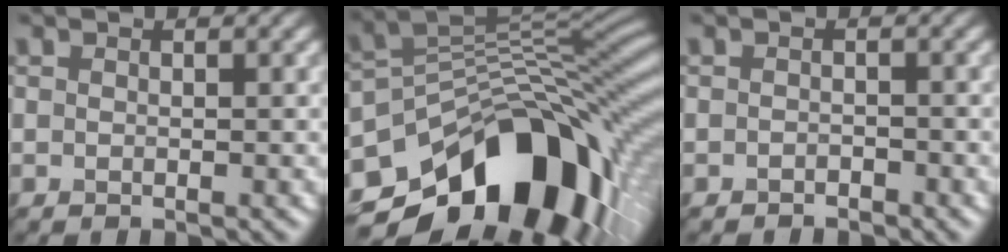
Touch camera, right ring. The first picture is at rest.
{"total": 15.2, "force": [-6.6, 9.2, 10.1], "torque": [-0.158, 0.007, -0.105]}
{"total": 0.8, "force": [-0.7, 0.3, 0.1], "torque": [0.000, 0.004, -0.013]}